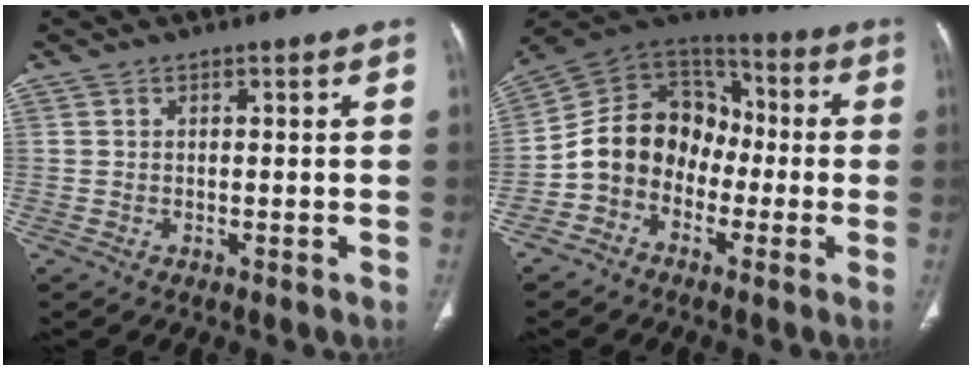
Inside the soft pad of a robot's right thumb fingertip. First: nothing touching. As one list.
[{"total": 13.7, "force": [-3.4, 11.3, 6.9], "torque": [-0.091, 0.060, -0.074]}]